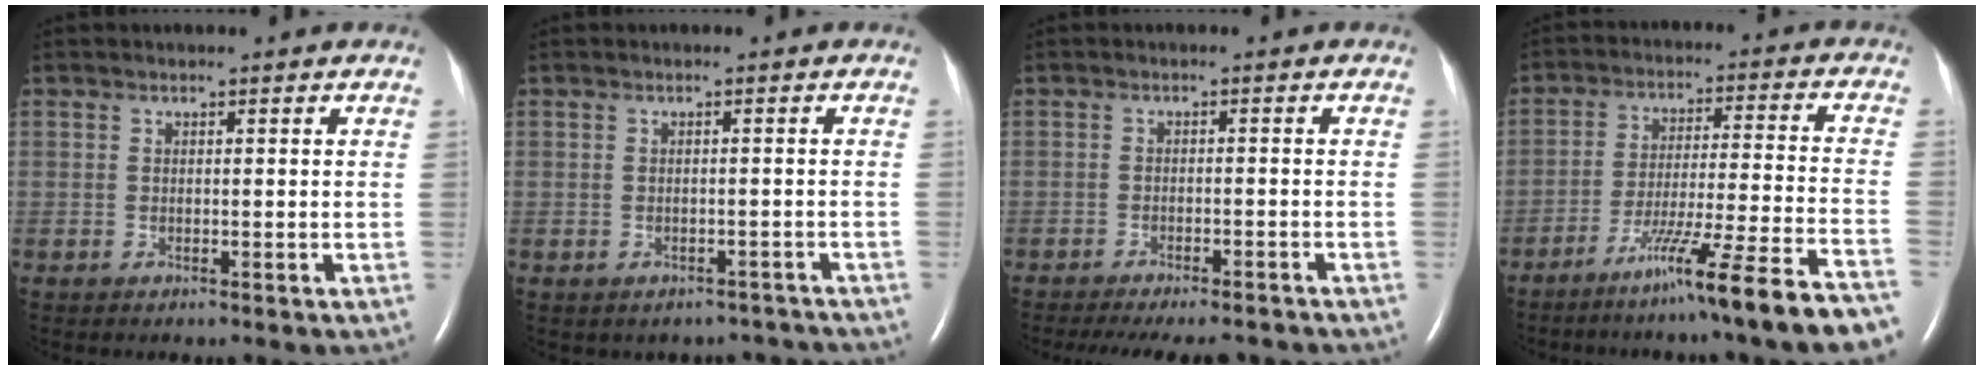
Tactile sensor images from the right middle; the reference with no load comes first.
{"total": 5.2, "force": [-4.4, 2.6, 0.6], "torque": [0.000, 0.017, -0.043]}
{"total": 12.3, "force": [-10.9, 2.5, 5.1], "torque": [-0.085, -0.011, -0.138]}
{"total": 17.5, "force": [-13.2, -2.1, 11.2], "torque": [-0.146, -0.026, -0.202]}